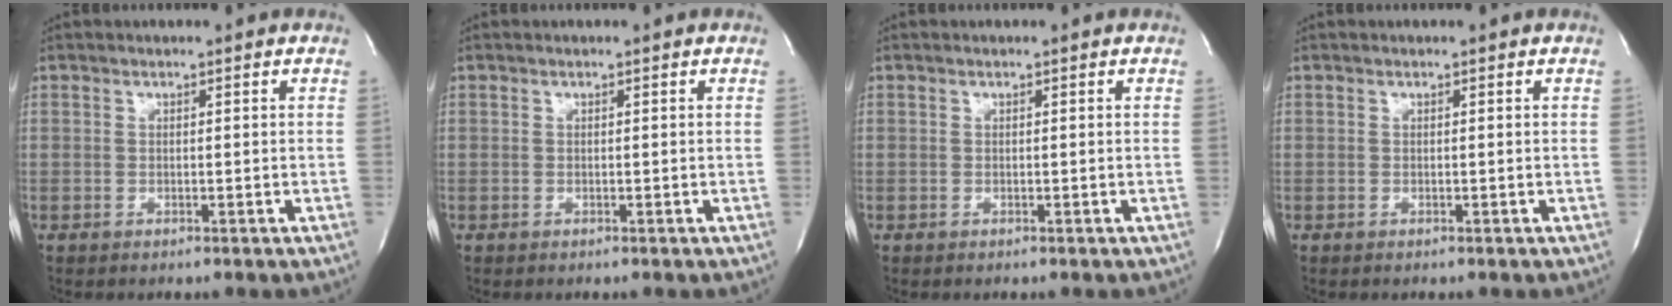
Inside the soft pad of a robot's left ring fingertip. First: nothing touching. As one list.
[{"total": 0.0}, {"total": 0.0}, {"total": 0.0}]